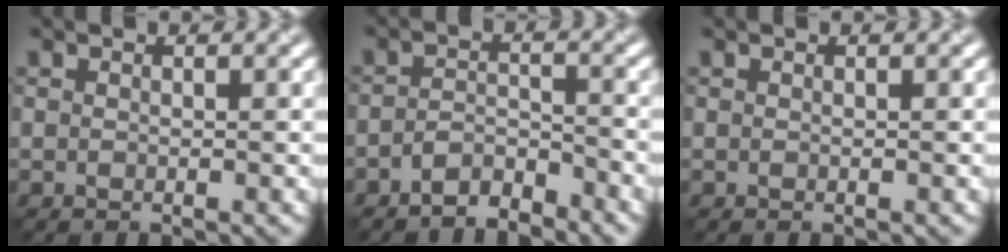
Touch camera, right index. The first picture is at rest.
{"total": 2.5, "force": [-2.3, 0.6, 0.9], "torque": [-0.018, 0.006, -0.048]}
{"total": 0.0}